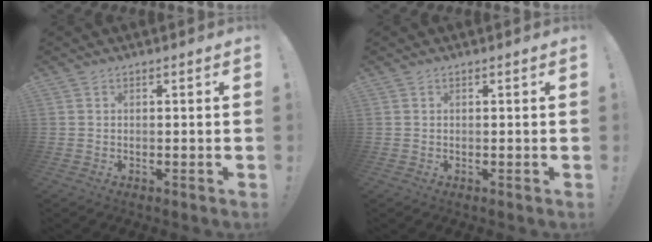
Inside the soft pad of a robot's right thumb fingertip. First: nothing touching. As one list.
[{"total": 0.0}]